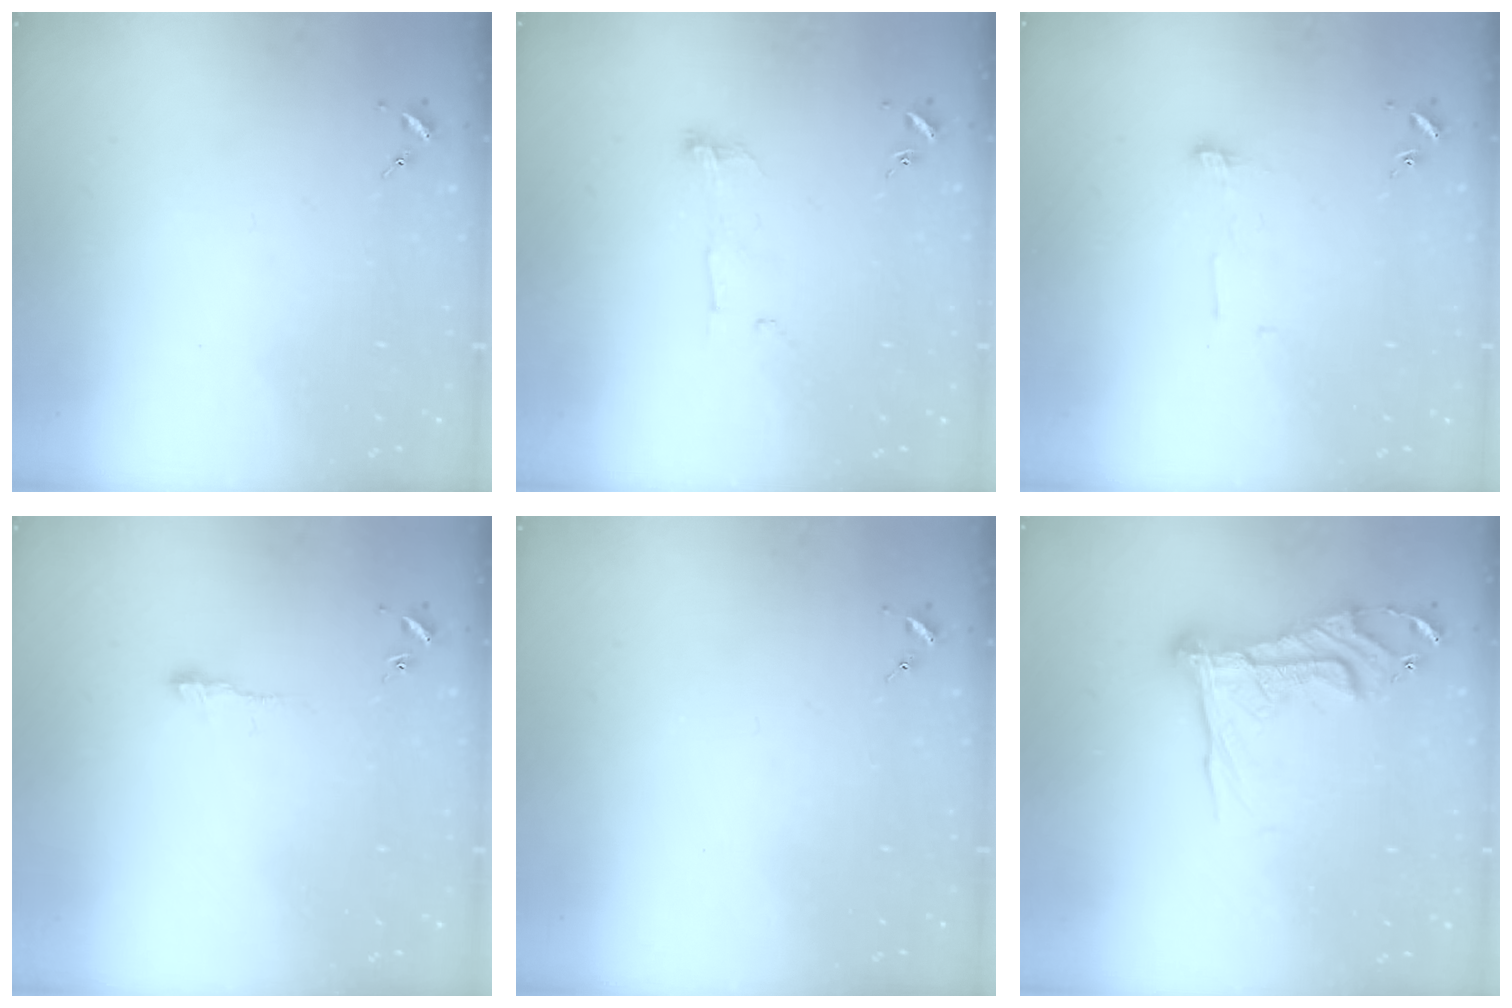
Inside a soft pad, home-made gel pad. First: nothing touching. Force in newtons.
{"total": 6.6, "press": 6.6, "slide": 0.3}
{"total": 5.4, "press": 5.4, "slide": 0.4}
{"total": 3.7, "press": 3.7, "slide": 0.3}
{"total": 0.0}
{"total": 17.5, "press": 17.5, "slide": 1.7}